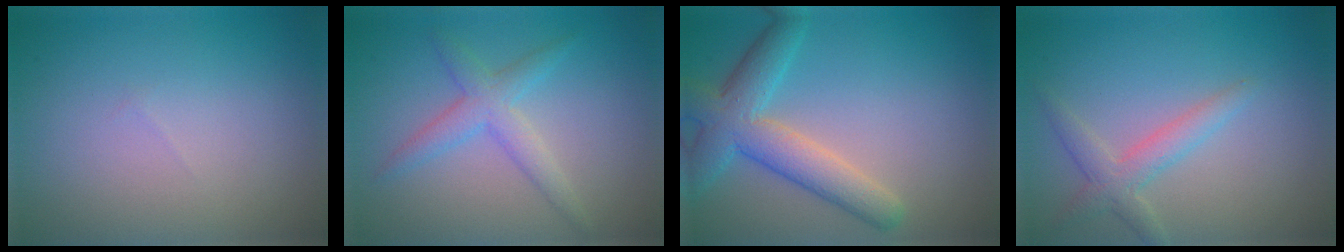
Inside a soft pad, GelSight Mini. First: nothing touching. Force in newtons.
{"total": 2.9, "press": 2.9, "slide": 0.1}
{"total": 5.6, "press": 5.6, "slide": 0.4}
{"total": 2.5, "press": 2.5, "slide": 0.1}